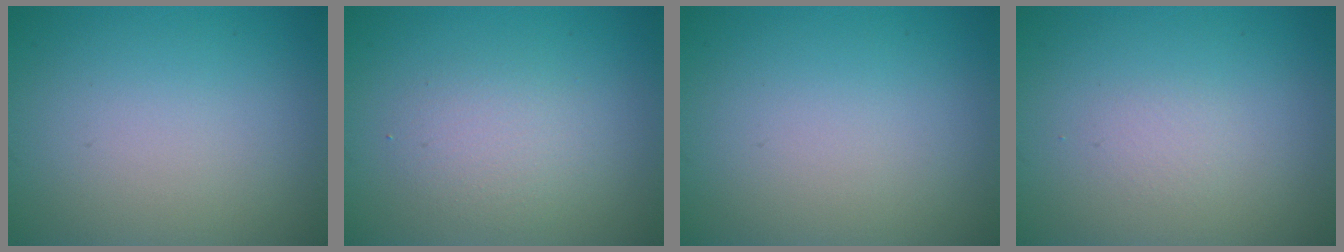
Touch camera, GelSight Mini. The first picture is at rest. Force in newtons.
{"total": 2.3, "press": 2.3, "slide": 0.1}
{"total": 0.0}
{"total": 0.7, "press": 0.7, "slide": 0.0}